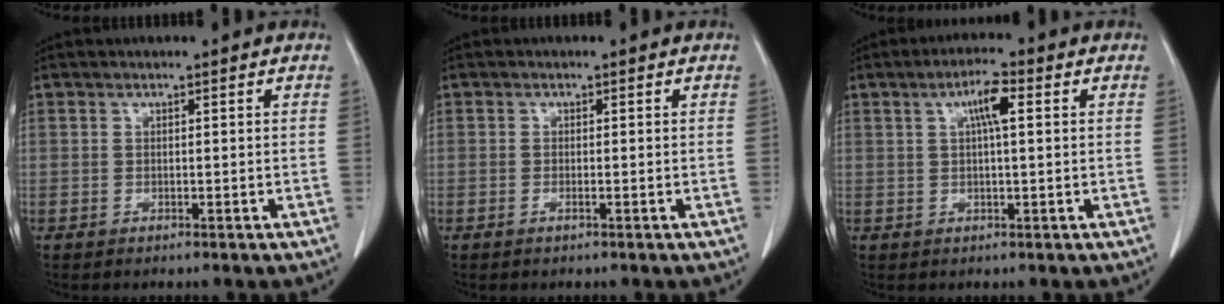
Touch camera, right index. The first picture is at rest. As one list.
[{"total": 0.6, "force": [-0.3, 0.0, 0.5], "torque": [-0.011, -0.001, -0.003]}, {"total": 4.4, "force": [1.3, 0.6, 4.1], "torque": [-0.076, 0.008, 0.023]}]